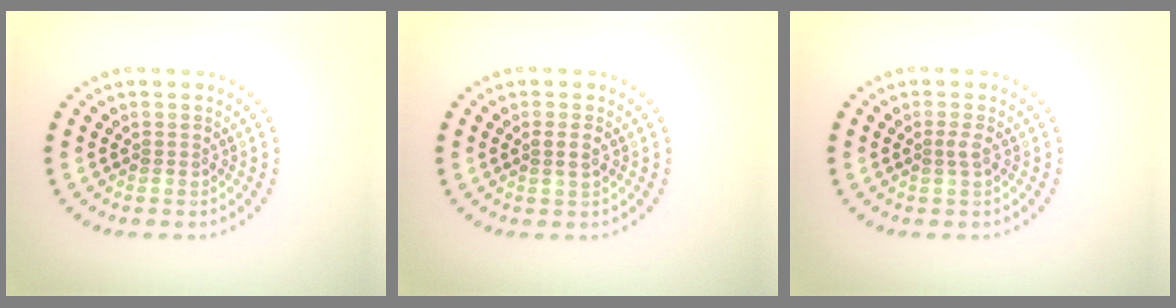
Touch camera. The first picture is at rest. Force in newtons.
{"total": 1.2, "press": 1.0, "slide": 0.6}
{"total": 0.8, "press": 0.6, "slide": 0.5}